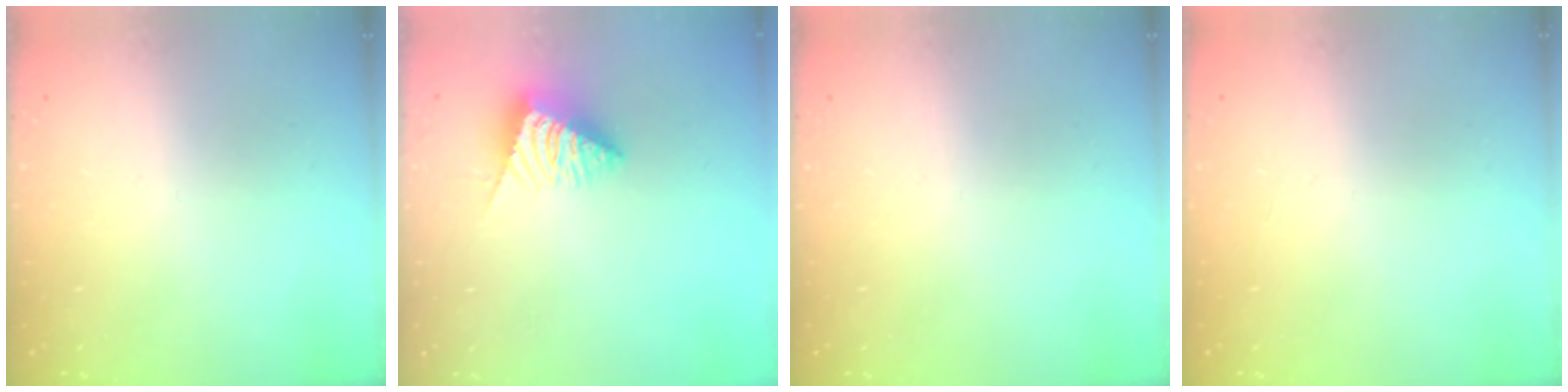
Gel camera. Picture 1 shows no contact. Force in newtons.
{"total": 3.8, "press": 3.7, "slide": 0.6}
{"total": 0.0}
{"total": 0.0}